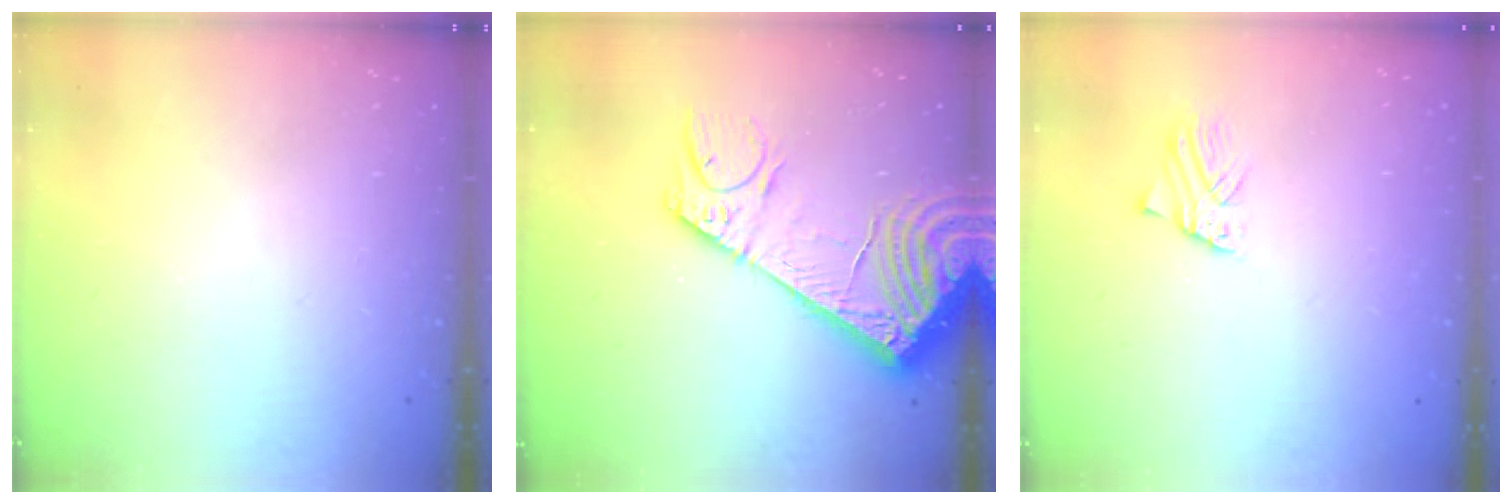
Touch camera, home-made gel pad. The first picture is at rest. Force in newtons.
{"total": 14.2, "press": 13.9, "slide": 2.9}
{"total": 1.6, "press": 1.6, "slide": 0.3}